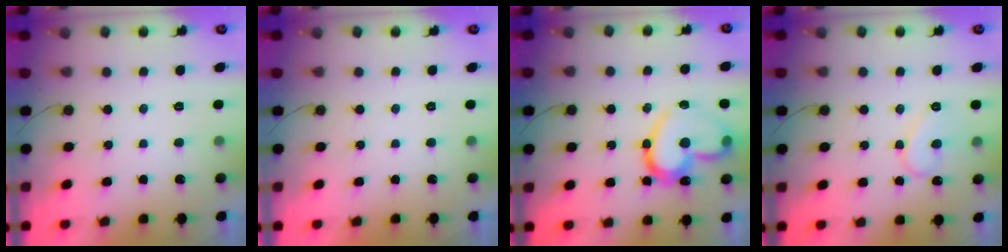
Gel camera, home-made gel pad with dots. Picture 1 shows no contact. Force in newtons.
{"total": 1.7, "press": 1.7, "slide": 0.0}
{"total": 19.5, "press": 19.5, "slide": 1.5}
{"total": 9.0, "press": 9.0, "slide": 0.9}